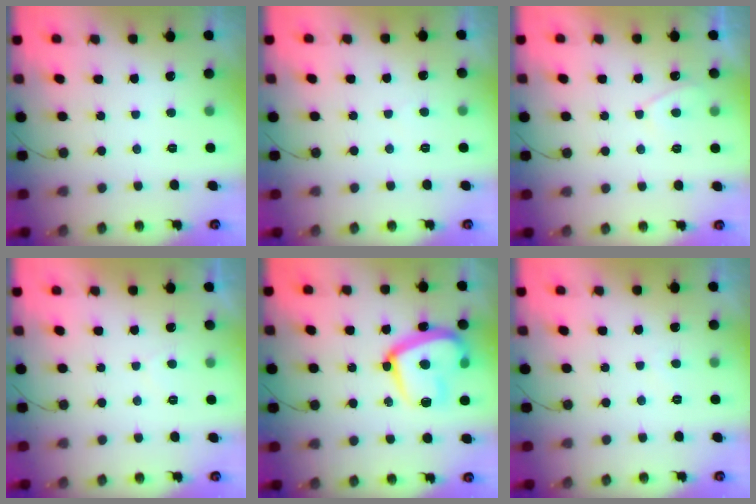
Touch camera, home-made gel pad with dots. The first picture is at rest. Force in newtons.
{"total": 2.8, "press": 2.8, "slide": 0.3}
{"total": 3.4, "press": 3.3, "slide": 0.7}
{"total": 1.7, "press": 1.5, "slide": 0.7}
{"total": 19.8, "press": 19.7, "slide": 1.9}
{"total": 1.6, "press": 1.5, "slide": 0.4}